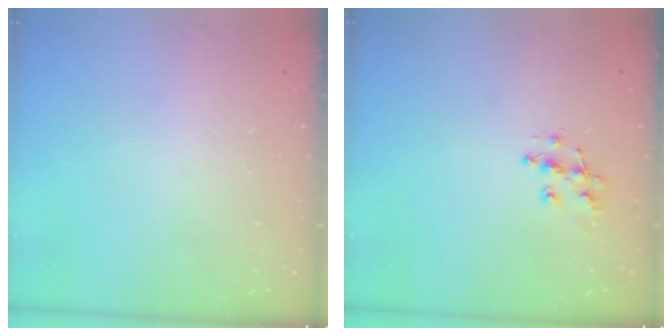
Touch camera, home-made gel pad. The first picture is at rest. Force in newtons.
{"total": 8.5, "press": 8.4, "slide": 0.6}